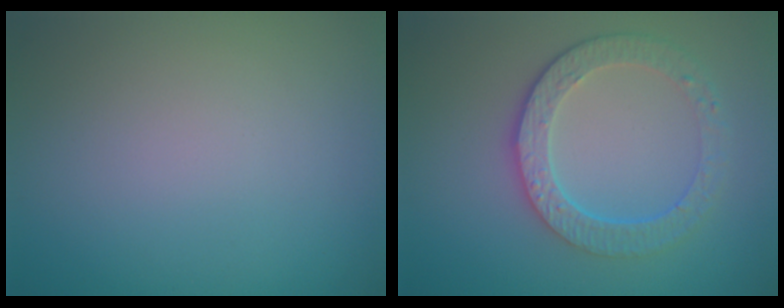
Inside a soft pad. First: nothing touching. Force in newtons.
{"total": 4.3, "press": 3.3, "slide": 2.7}